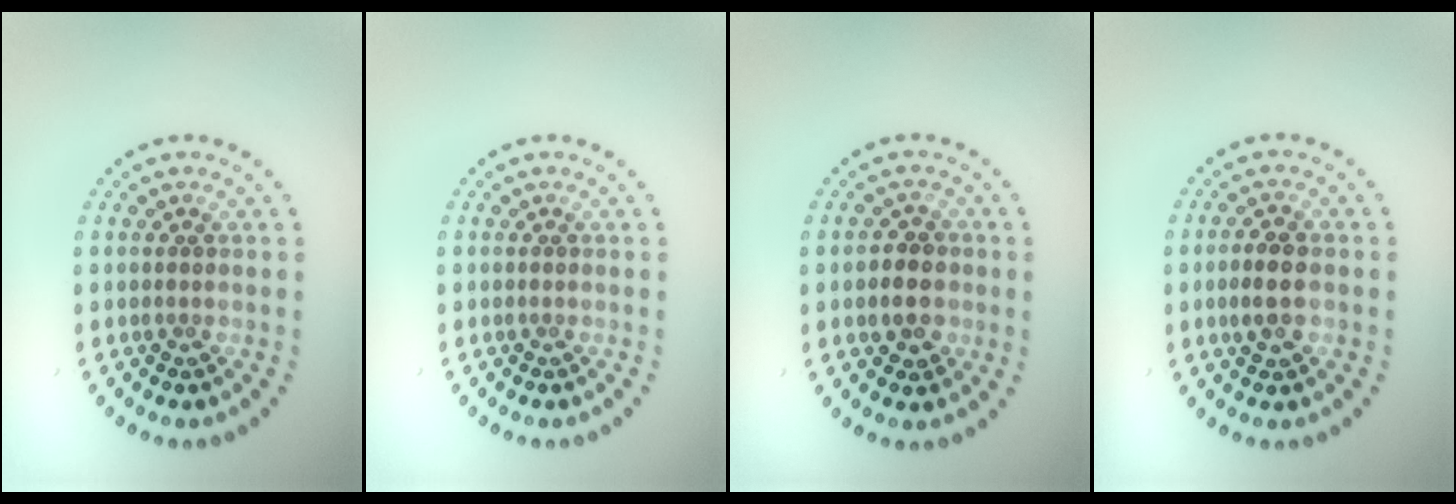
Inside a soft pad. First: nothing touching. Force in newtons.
{"total": 0.0}
{"total": 2.8, "press": 2.7, "slide": 0.6}
{"total": 2.8, "press": 2.7, "slide": 0.3}